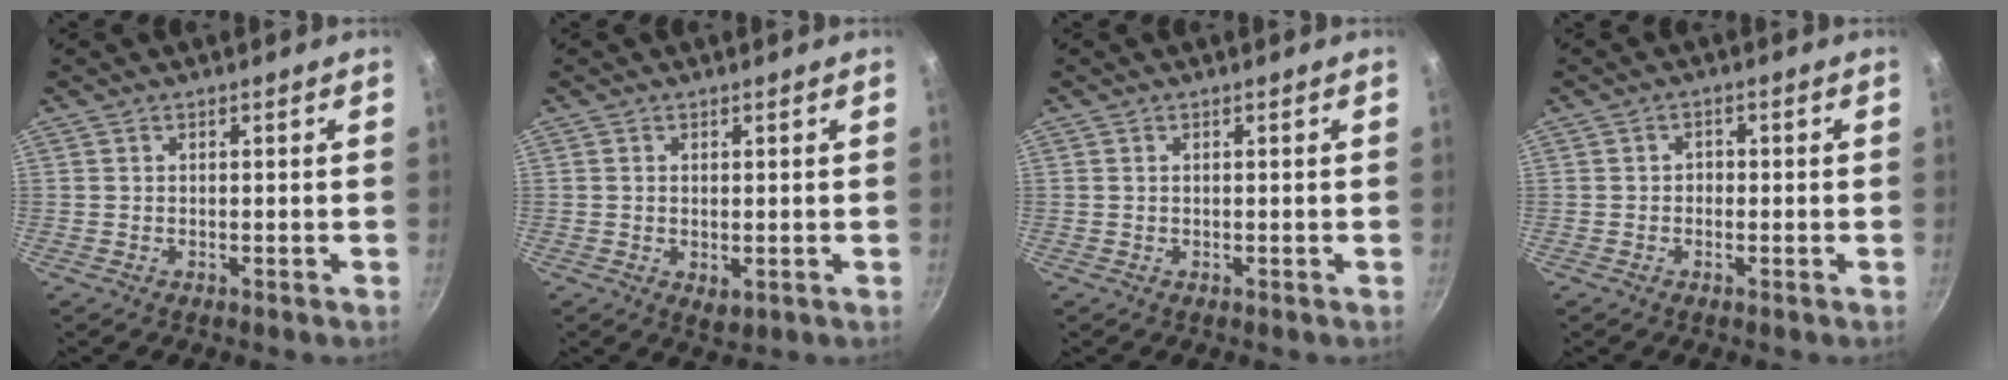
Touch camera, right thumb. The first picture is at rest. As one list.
[{"total": 2.4, "force": [0.1, 1.4, 1.9], "torque": [-0.028, -0.008, 0.003]}, {"total": 0.0}, {"total": 2.2, "force": [-0.6, 1.8, 1.1], "torque": [-0.002, 0.009, -0.014]}]